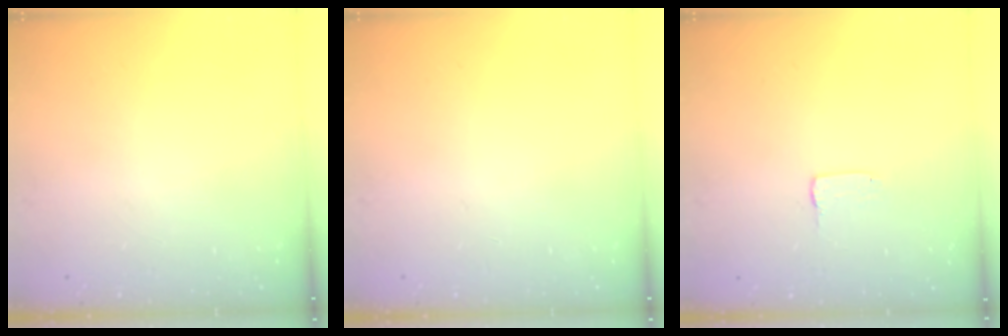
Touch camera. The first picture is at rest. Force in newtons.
{"total": 0.0}
{"total": 1.0, "press": 1.0, "slide": 0.1}